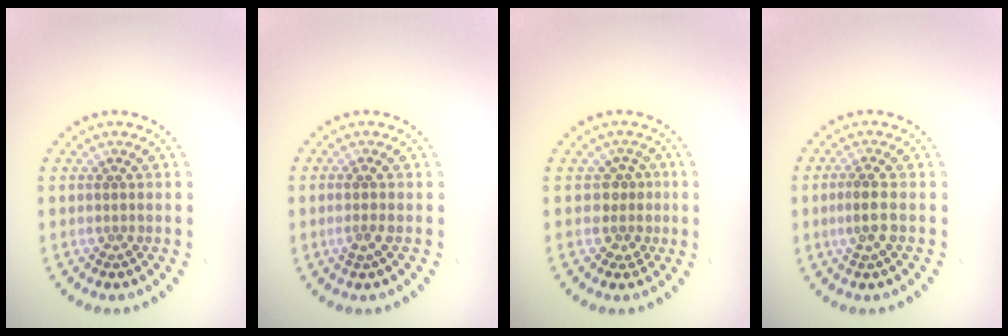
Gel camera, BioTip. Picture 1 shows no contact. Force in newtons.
{"total": 1.3, "press": 1.1, "slide": 0.7}
{"total": 2.0, "press": 1.7, "slide": 1.1}
{"total": 2.0, "press": 1.8, "slide": 0.8}